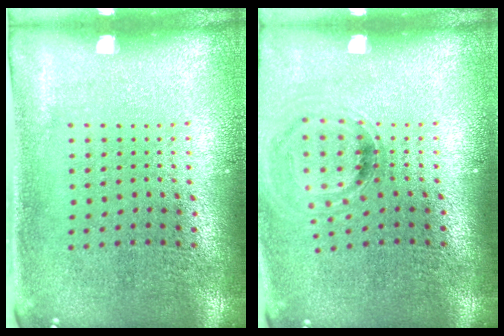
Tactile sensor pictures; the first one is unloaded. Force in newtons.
{"total": 0.9, "press": 0.9, "slide": 0.2}